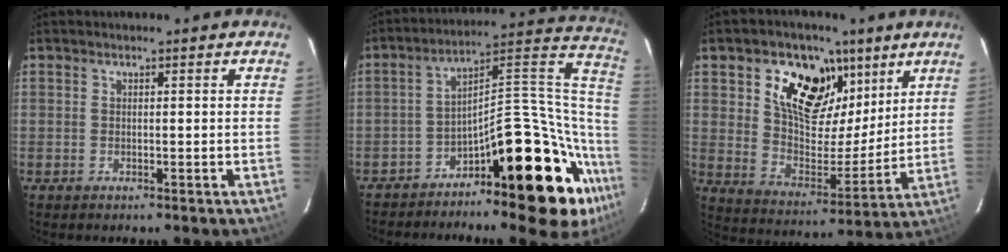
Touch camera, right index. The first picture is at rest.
{"total": 22.8, "force": [-14.0, 8.7, 15.8], "torque": [-0.161, 0.056, -0.216]}
{"total": 17.3, "force": [9.0, 11.3, 9.6], "torque": [-0.180, 0.015, 0.165]}